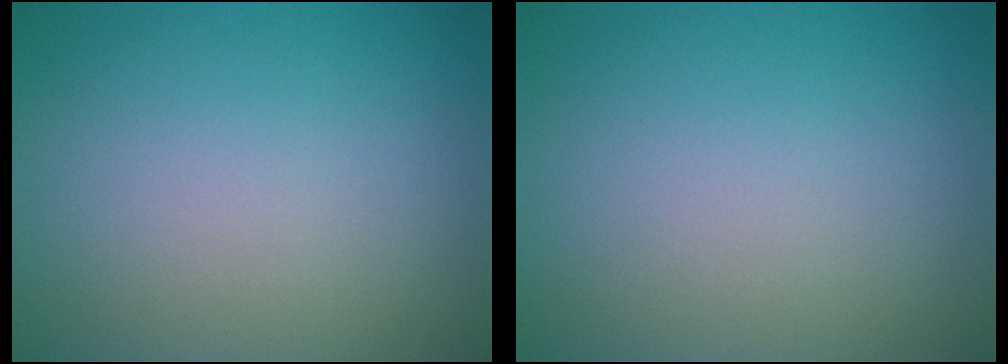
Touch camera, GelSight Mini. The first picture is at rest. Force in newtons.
{"total": 0.0}